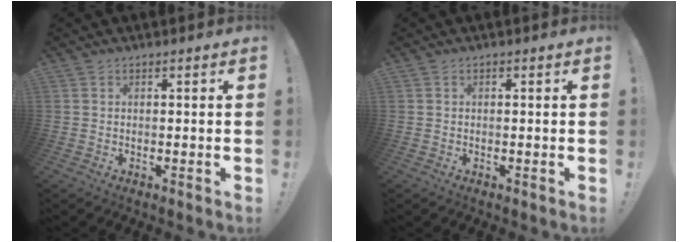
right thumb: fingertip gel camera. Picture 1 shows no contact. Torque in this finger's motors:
{"motor_torque": [0.02, 0.12, 0.09, -0.18, -0.01]}